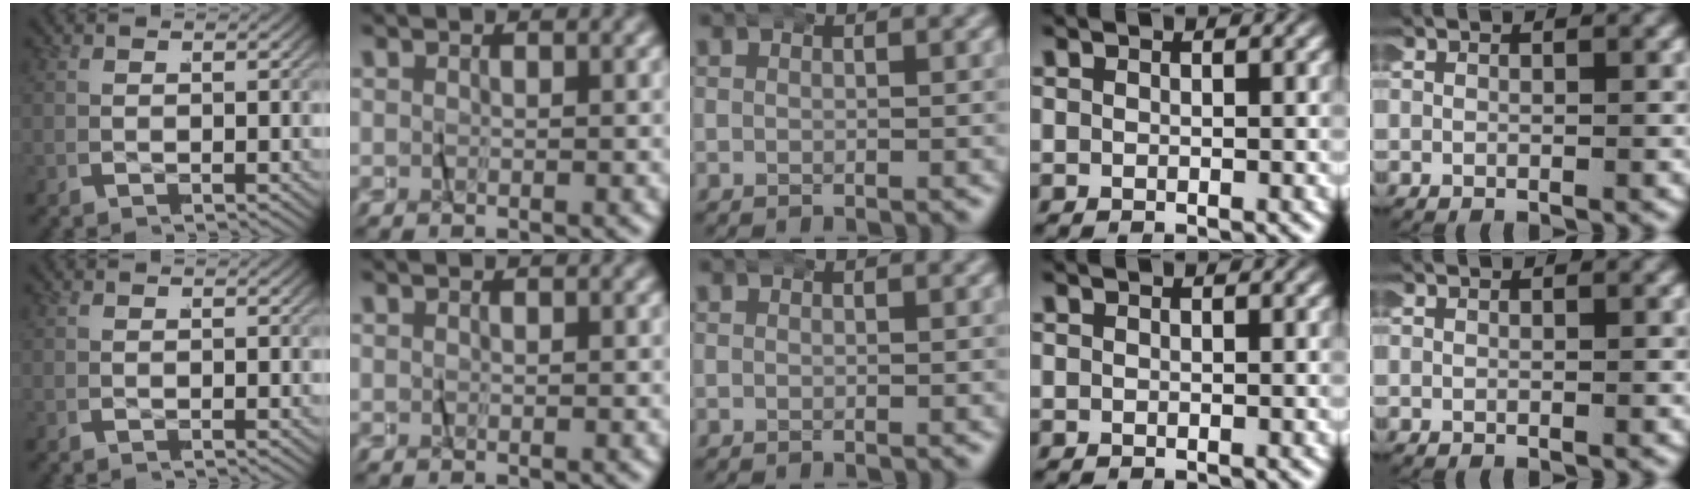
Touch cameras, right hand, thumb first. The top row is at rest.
{}